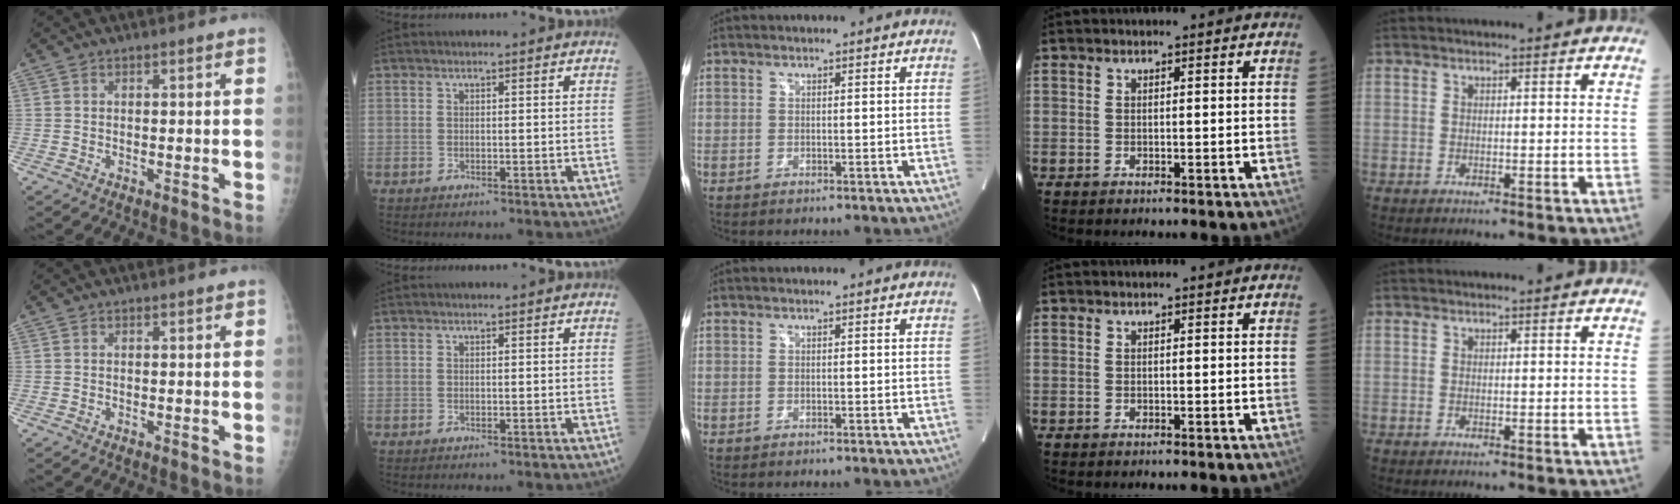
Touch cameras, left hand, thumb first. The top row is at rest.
{}